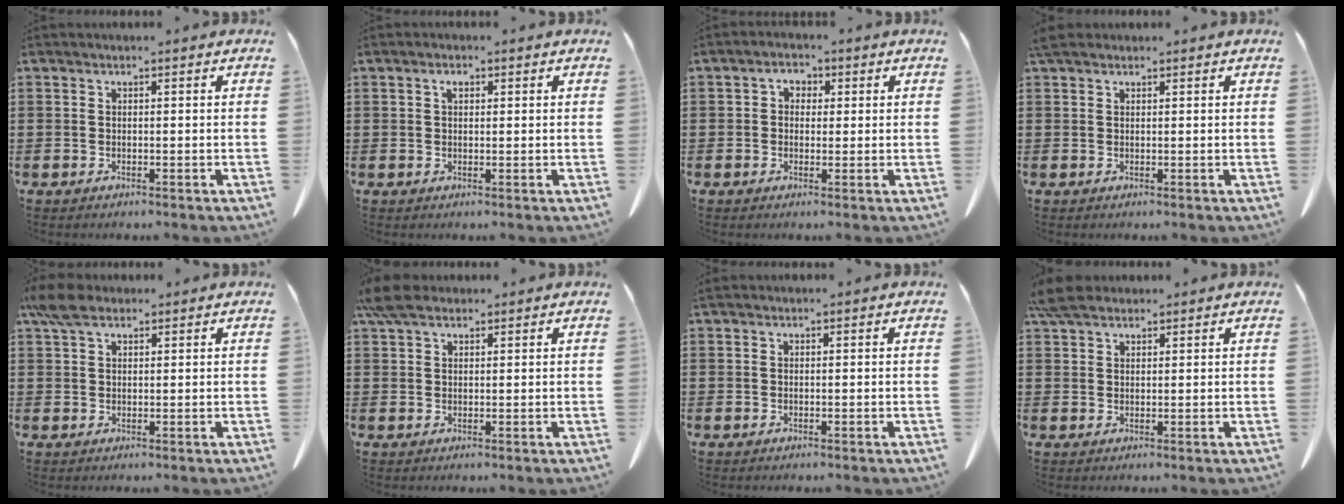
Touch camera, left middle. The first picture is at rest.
{"total": 1.3, "force": [0.5, 0.8, 1.0], "torque": [-0.014, 0.004, 0.006]}
{"total": 2.1, "force": [0.1, 1.8, 1.1], "torque": [-0.027, 0.012, -0.002]}
{"total": 1.6, "force": [1.3, 0.7, 0.7], "torque": [-0.020, 0.006, 0.024]}
{"total": 4.3, "force": [2.8, 2.0, 2.6], "torque": [-0.061, 0.009, 0.052]}
{"total": 4.4, "force": [3.2, 1.8, 2.5], "torque": [-0.059, 0.008, 0.060]}
{"total": 0.0}
{"total": 4.0, "force": [3.3, 1.4, 1.8], "torque": [-0.045, 0.003, 0.063]}